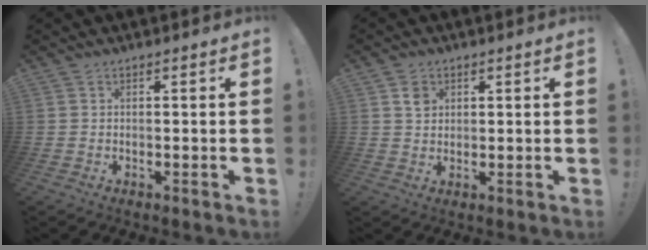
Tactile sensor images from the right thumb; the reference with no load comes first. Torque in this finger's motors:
{"motor_torque": [-0.01, 0.07, 0.41, 0.14, -0.03]}